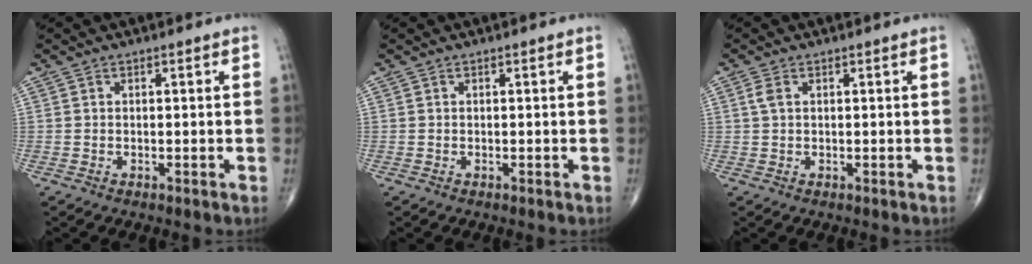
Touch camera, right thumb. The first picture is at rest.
{"total": 0.0}
{"total": 1.7, "force": [0.5, 0.9, 1.3], "torque": [-0.037, 0.010, 0.013]}